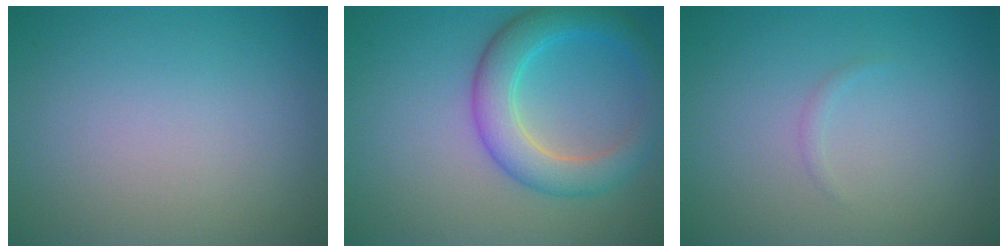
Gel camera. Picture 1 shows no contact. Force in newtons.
{"total": 5.3, "press": 5.3, "slide": 0.1}
{"total": 0.5, "press": 0.5, "slide": 0.0}